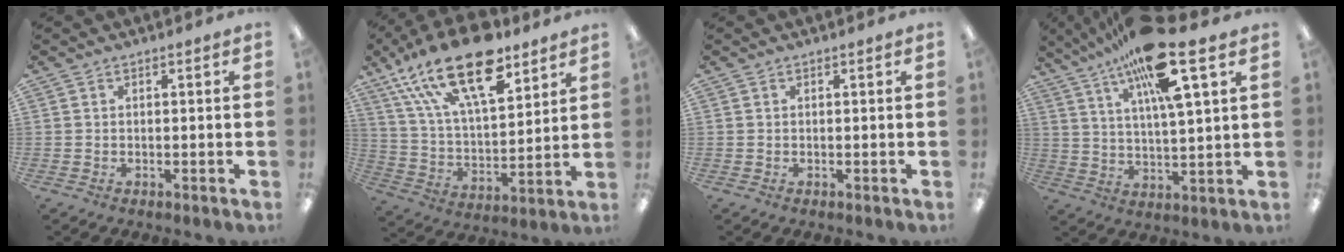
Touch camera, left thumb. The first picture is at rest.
{"total": 22.8, "force": [14.6, 9.4, 14.8], "torque": [-0.273, -0.075, 0.251]}
{"total": 0.0}
{"total": 17.8, "force": [11.0, 3.8, 13.6], "torque": [-0.232, -0.048, 0.174]}